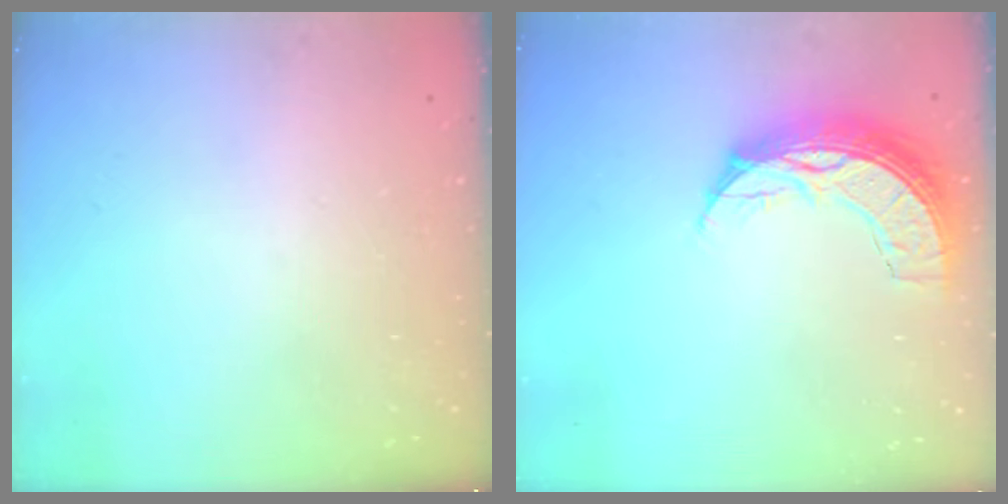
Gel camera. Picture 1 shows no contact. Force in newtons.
{"total": 11.2, "press": 11.2, "slide": 0.9}